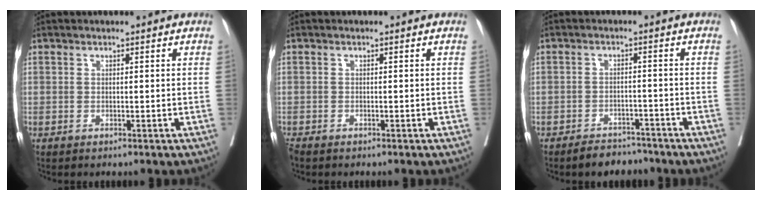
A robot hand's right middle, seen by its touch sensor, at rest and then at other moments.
{"total": 1.5, "force": [-1.3, 0.6, 0.6], "torque": [-0.017, -0.006, -0.023]}
{"total": 4.6, "force": [-4.0, 2.0, 0.8], "torque": [-0.009, 0.003, -0.060]}